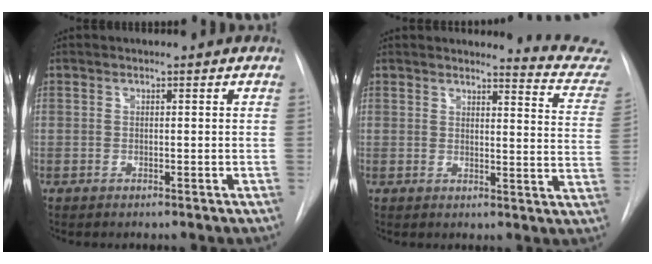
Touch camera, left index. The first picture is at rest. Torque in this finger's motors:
{"motor_torque": [1.00, -1.14, 0.06, 0.00]}